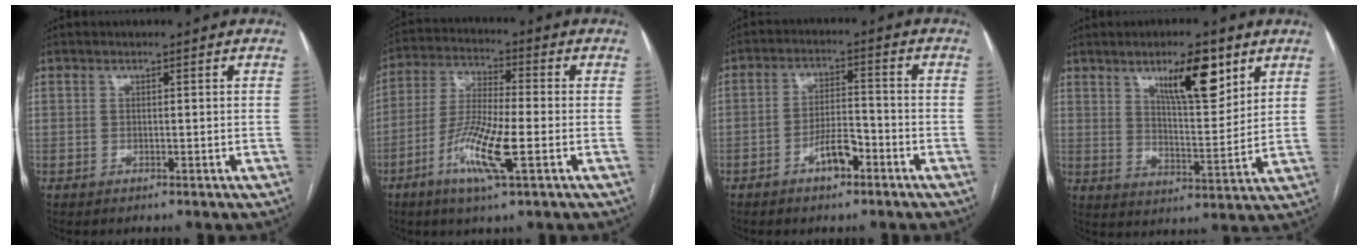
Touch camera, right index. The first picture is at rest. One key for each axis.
{"total": 11.3, "fx": -4.2, "fy": 1.3, "fz": 10.4, "tx": -0.212, "ty": -0.010, "tz": -0.082}
{"total": 5.4, "fx": -3.1, "fy": 1.9, "fz": 4.1, "tx": -0.076, "ty": 0.010, "tz": -0.052}
{"total": 10.7, "fx": 6.1, "fy": 2.7, "fz": 8.4, "tx": -0.136, "ty": -0.003, "tz": 0.102}